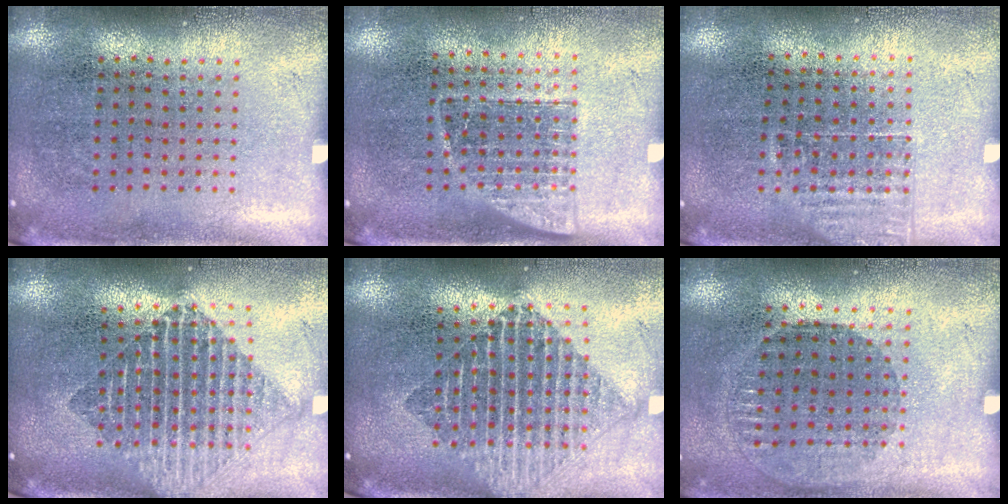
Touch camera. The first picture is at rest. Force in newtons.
{"total": 1.1, "press": 0.9, "slide": 0.6}
{"total": 1.2, "press": 0.9, "slide": 0.7}
{"total": 1.9, "press": 1.6, "slide": 1.0}
{"total": 1.8, "press": 1.5, "slide": 1.0}
{"total": 1.0, "press": 0.9, "slide": 0.4}